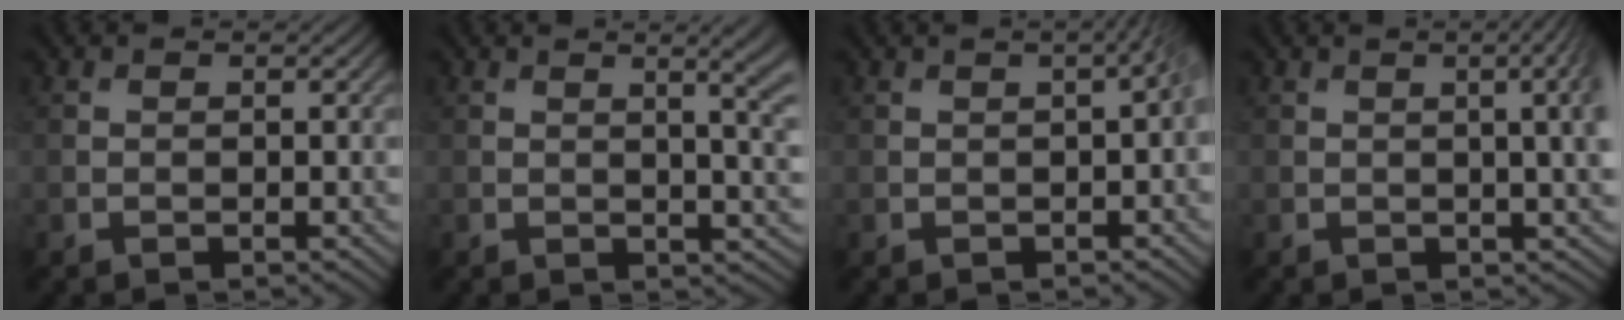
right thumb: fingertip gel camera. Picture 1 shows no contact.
{"total": 6.3, "force": [1.6, 2.0, 5.7], "torque": [-0.058, 0.020, 0.013]}
{"total": 3.1, "force": [0.0, 0.9, 3.0], "torque": [-0.031, 0.008, 0.007]}
{"total": 5.6, "force": [0.8, 1.6, 5.3], "torque": [-0.053, 0.016, 0.008]}